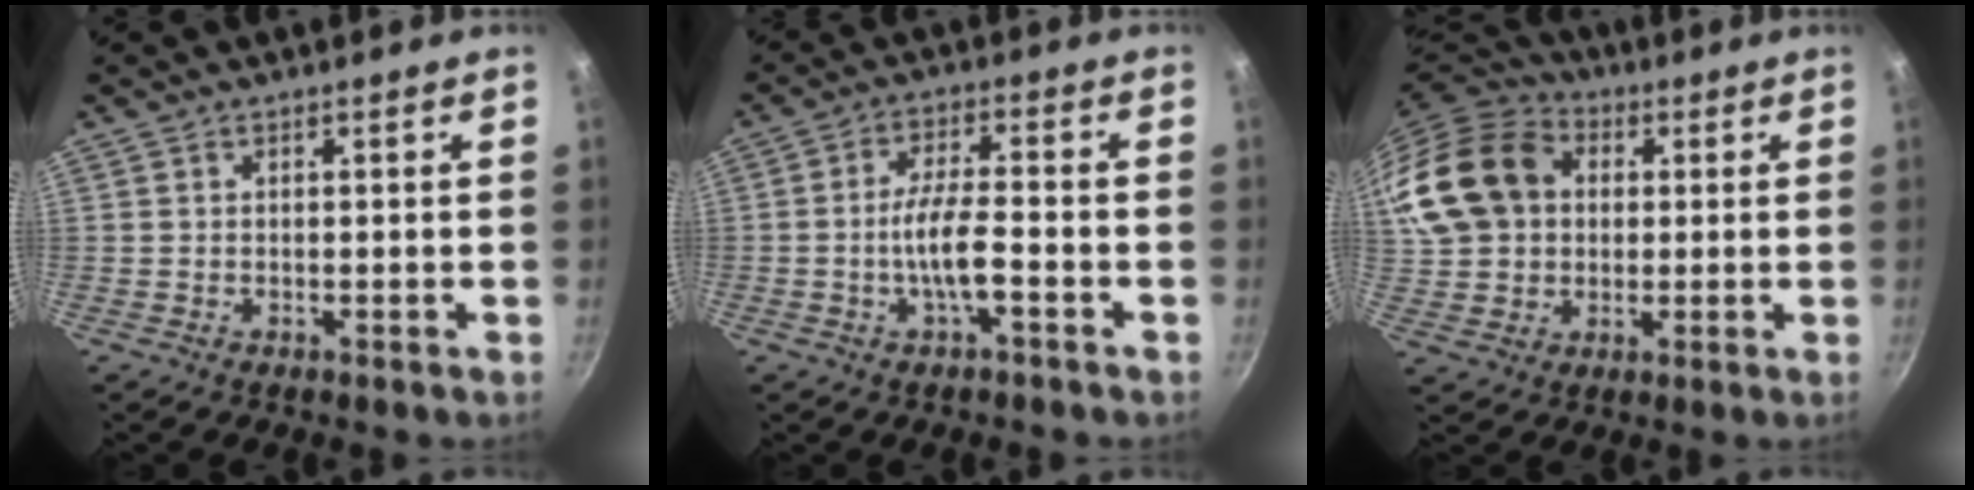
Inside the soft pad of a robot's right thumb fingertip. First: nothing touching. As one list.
[{"total": 7.0, "force": [-2.5, 1.7, 6.3], "torque": [-0.118, 0.025, -0.051]}, {"total": 19.2, "force": [4.0, 15.3, 11.0], "torque": [-0.214, 0.030, 0.069]}]